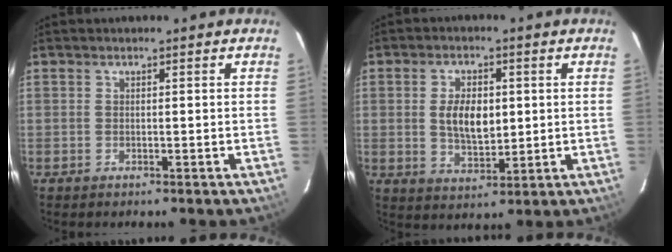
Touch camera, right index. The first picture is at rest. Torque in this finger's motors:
{"motor_torque": [0.25, 0.07, 0.30, 0.09]}